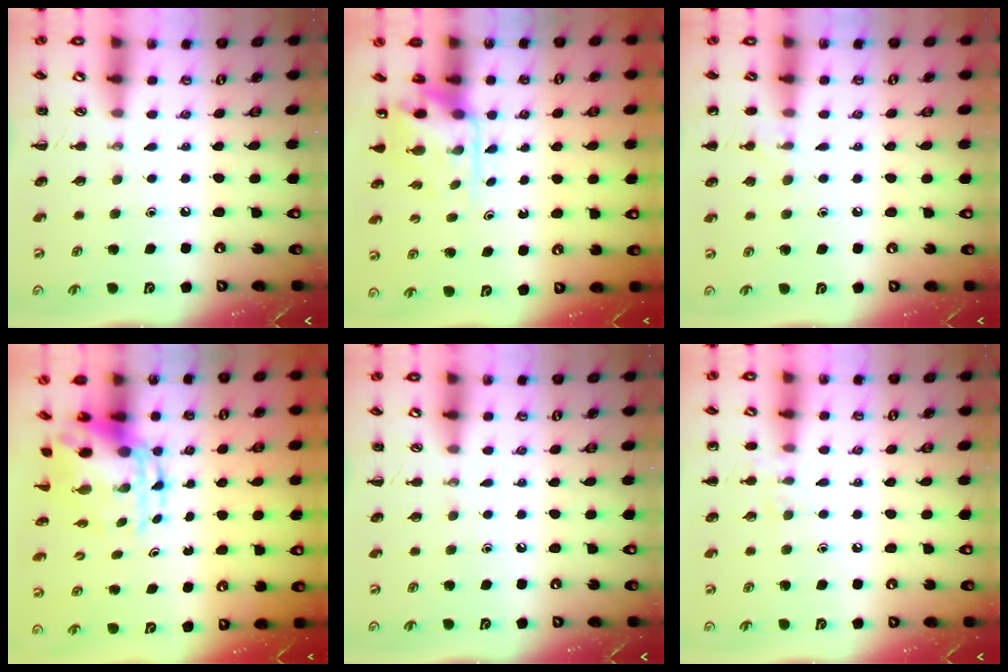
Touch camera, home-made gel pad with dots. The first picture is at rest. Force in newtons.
{"total": 4.2, "press": 4.2, "slide": 0.6}
{"total": 5.3, "press": 5.1, "slide": 1.4}
{"total": 6.0, "press": 5.8, "slide": 1.3}
{"total": 0.0}
{"total": 5.9, "press": 5.8, "slide": 1.4}